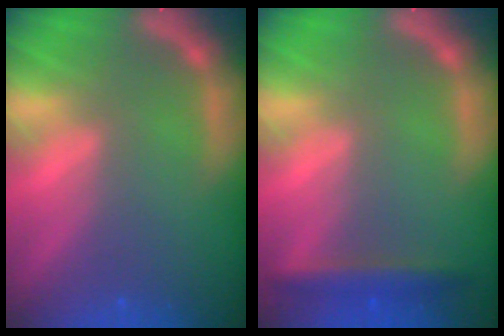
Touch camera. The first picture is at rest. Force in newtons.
{"total": 2.9}